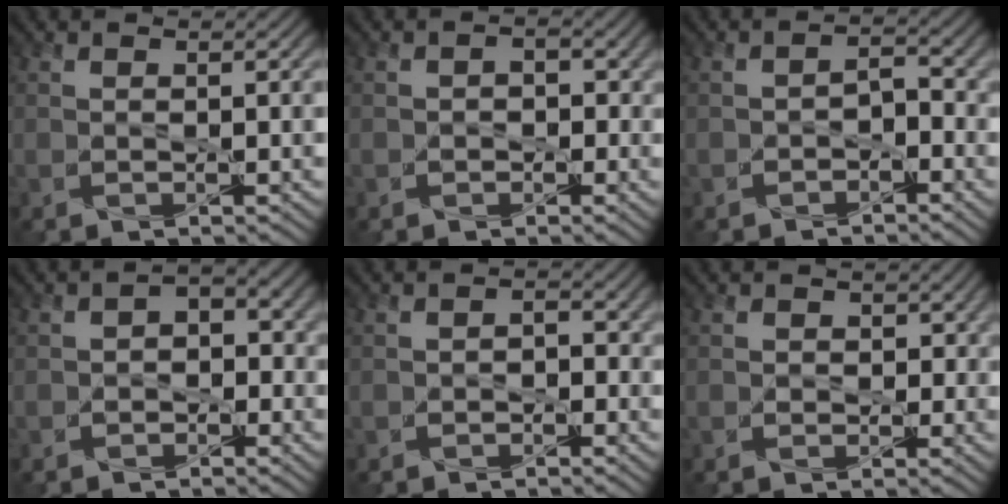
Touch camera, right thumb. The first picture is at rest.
{"total": 2.9, "force": [-0.8, 2.5, 1.2], "torque": [-0.012, 0.006, -0.013]}
{"total": 2.4, "force": [-1.7, 1.3, 0.9], "torque": [-0.015, 0.003, -0.027]}
{"total": 3.1, "force": [-1.1, 2.5, 1.6], "torque": [-0.011, 0.001, -0.017]}
{"total": 1.9, "force": [-1.0, 1.5, 0.7], "torque": [-0.007, 0.000, -0.014]}
{"total": 3.5, "force": [0.1, 3.0, 1.7], "torque": [-0.035, 0.002, 0.003]}